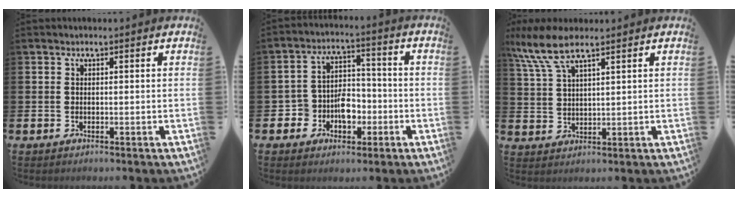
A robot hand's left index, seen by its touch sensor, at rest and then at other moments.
{"total": 5.6, "force": [-2.1, 4.6, 2.5], "torque": [-0.051, 0.012, -0.041]}
{"total": 7.3, "force": [5.8, 1.7, 4.2], "torque": [-0.104, -0.007, 0.106]}